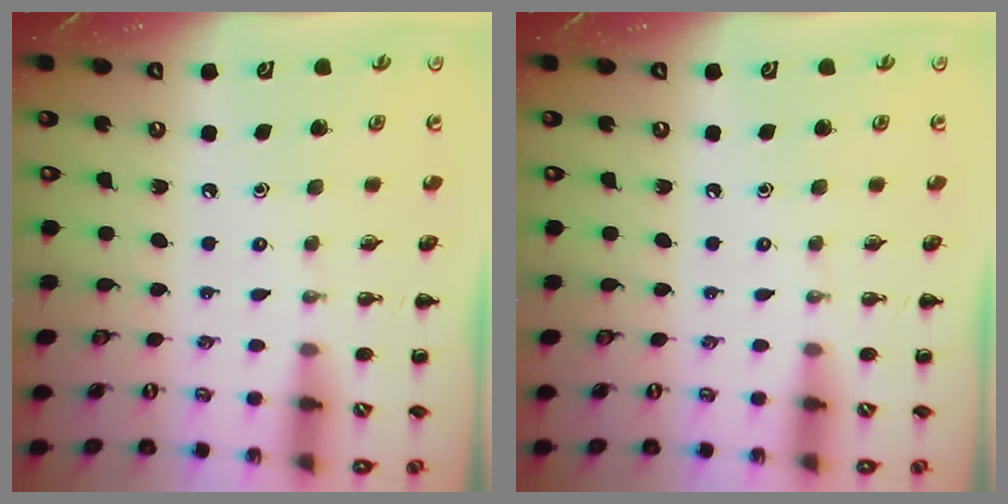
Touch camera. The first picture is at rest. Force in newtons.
{"total": 0.0}